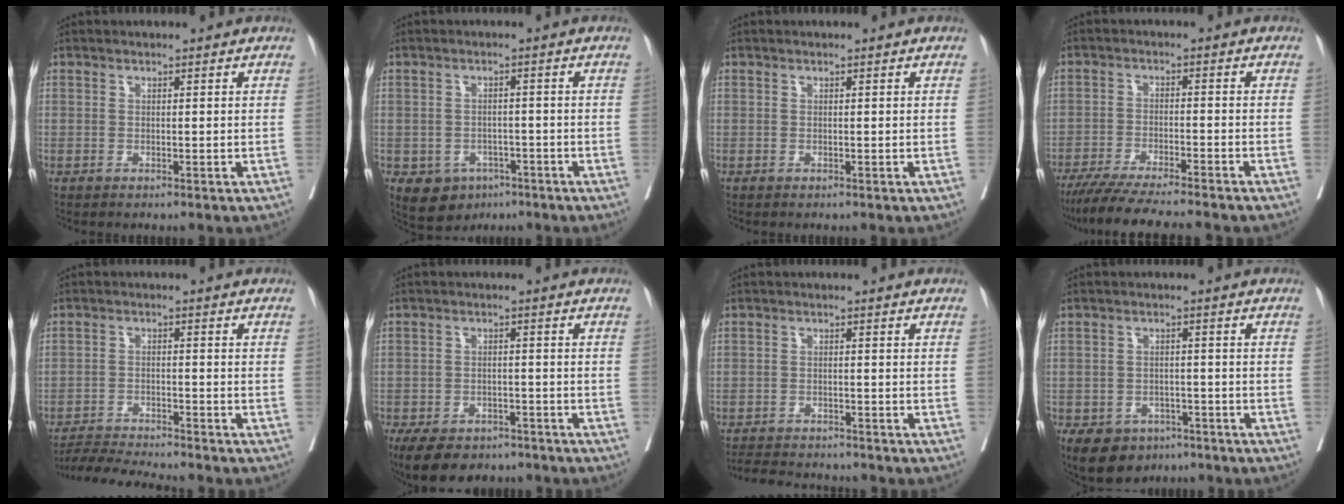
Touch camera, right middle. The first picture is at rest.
{"total": 5.8, "force": [-3.2, 4.5, 1.8], "torque": [-0.030, 0.002, -0.039]}
{"total": 0.0}
{"total": 13.3, "force": [-11.5, 0.1, 6.6], "torque": [-0.092, -0.034, -0.179]}
{"total": 7.7, "force": [-7.2, -1.2, 2.5], "torque": [-0.042, -0.018, -0.126]}
{"total": 11.4, "force": [-8.6, 5.5, 4.9], "torque": [-0.092, -0.007, -0.125]}
{"total": 7.4, "force": [-7.1, 0.9, 2.1], "torque": [-0.033, -0.007, -0.108]}
{"total": 8.5, "force": [-5.5, 5.8, 2.9], "torque": [-0.059, -0.001, -0.080]}